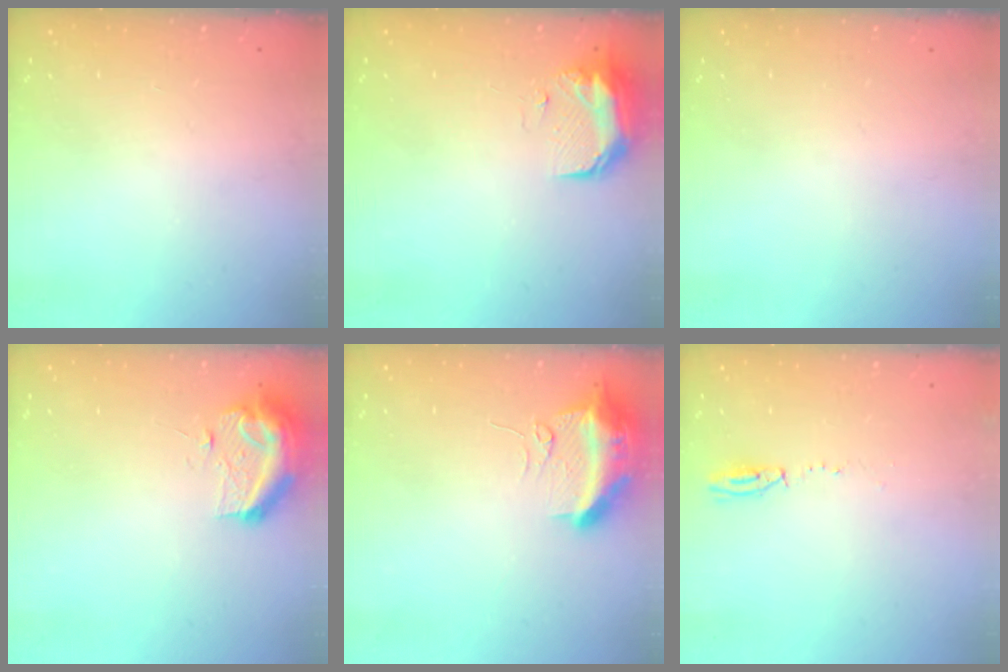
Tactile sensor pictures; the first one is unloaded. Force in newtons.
{"total": 8.8, "press": 8.7, "slide": 1.2}
{"total": 0.0}
{"total": 10.2, "press": 10.2, "slide": 0.3}
{"total": 11.0, "press": 10.9, "slide": 1.3}
{"total": 3.9, "press": 3.8, "slide": 0.9}